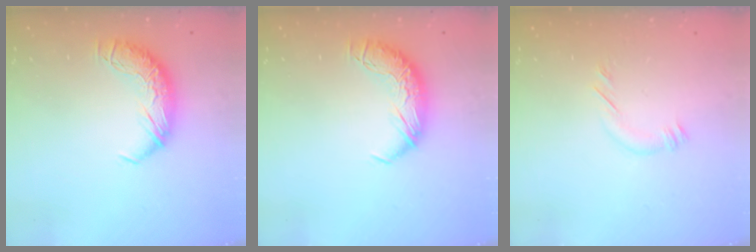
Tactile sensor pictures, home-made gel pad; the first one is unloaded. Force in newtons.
{"total": 0.0}
{"total": 6.4, "press": 6.4, "slide": 0.7}